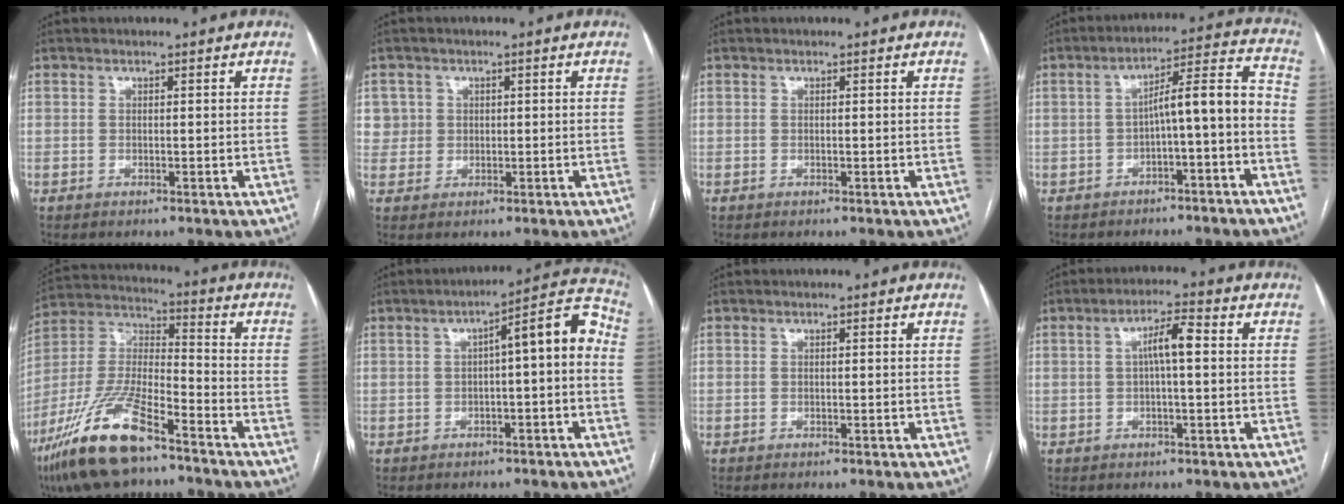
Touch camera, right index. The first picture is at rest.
{"total": 3.1, "force": [0.8, 2.9, -0.3], "torque": [0.026, 0.008, 0.011]}
{"total": 0.0}
{"total": 8.7, "force": [-2.7, 1.1, 8.2], "torque": [-0.115, 0.040, -0.037]}
{"total": 17.2, "force": [-11.4, 4.2, 12.1], "torque": [-0.270, -0.017, -0.214]}
{"total": 8.4, "force": [-0.4, 1.9, 8.2], "torque": [-0.107, 0.041, -0.008]}
{"total": 0.0}
{"total": 4.7, "force": [0.5, 0.7, 4.6], "torque": [-0.082, 0.014, 0.006]}